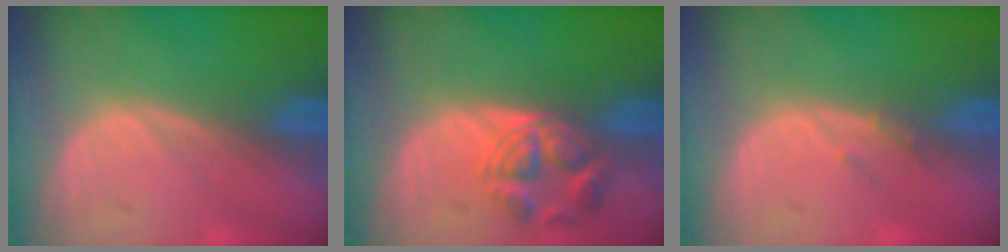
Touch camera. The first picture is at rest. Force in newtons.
{"total": 5.5, "press": 5.1, "slide": 2.0}
{"total": 1.2, "press": 1.0, "slide": 0.6}